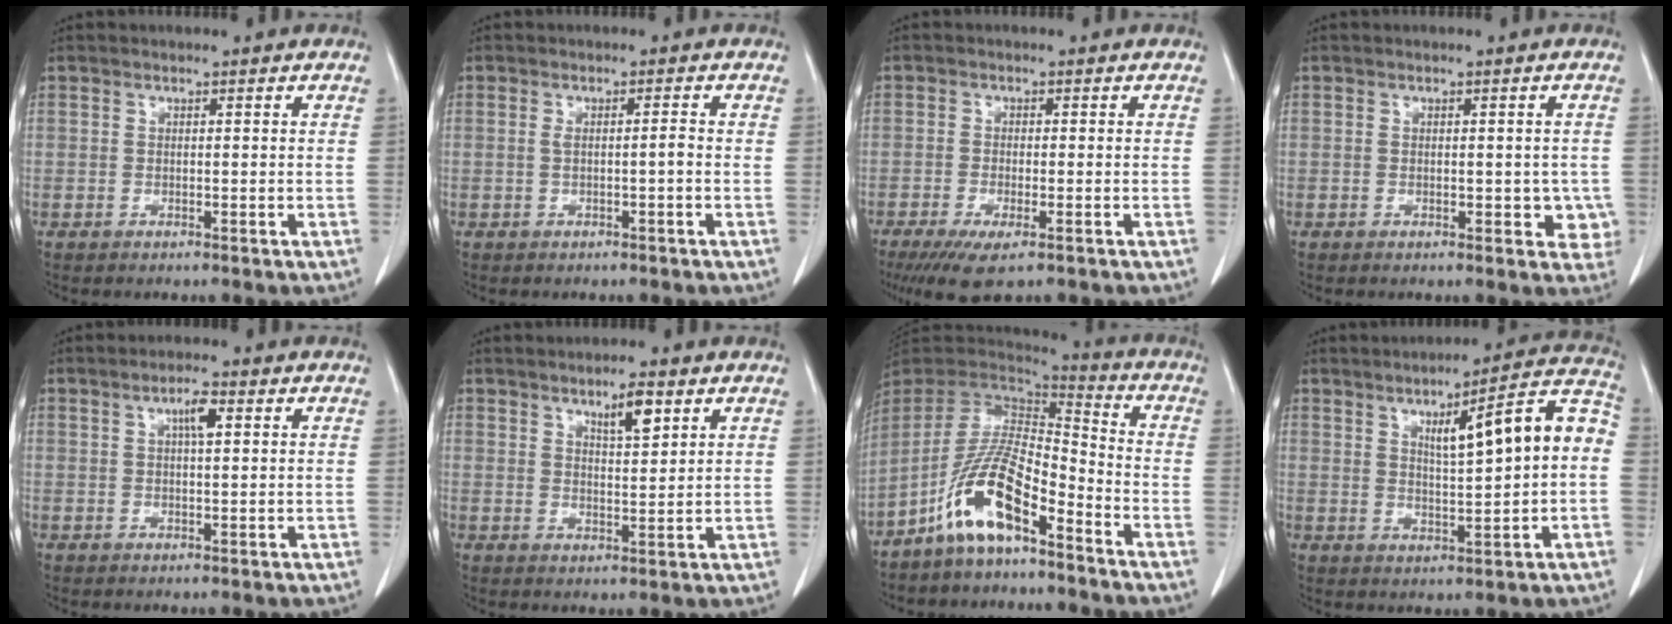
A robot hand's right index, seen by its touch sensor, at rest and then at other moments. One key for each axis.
{"total": 1.6, "fx": -0.3, "fy": 0.1, "fz": 1.6, "tx": -0.028, "ty": 0.001, "tz": -0.003}
{"total": 5.7, "fx": -3.6, "fy": 1.2, "fz": 4.3, "tx": -0.079, "ty": -0.016, "tz": -0.056}
{"total": 3.7, "fx": -0.5, "fy": 2.4, "fz": 2.7, "tx": -0.012, "ty": 0.008, "tz": -0.003}
{"total": 3.0, "fx": 1.1, "fy": 0.6, "fz": 2.7, "tx": -0.053, "ty": 0.002, "tz": 0.017}
{"total": 4.4, "fx": 2.6, "fy": 0.9, "fz": 3.4, "tx": -0.064, "ty": -0.005, "tz": 0.046}
{"total": 12.3, "fx": -7.5, "fy": 2.9, "fz": 9.3, "tx": -0.194, "ty": 0.005, "tz": -0.142}
{"total": 11.9, "fx": 1.7, "fy": 1.5, "fz": 11.7, "tx": -0.166, "ty": 0.029, "tz": 0.025}